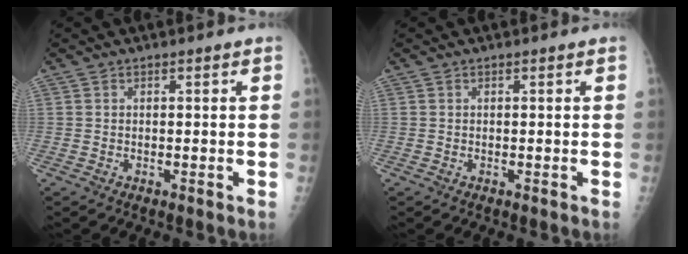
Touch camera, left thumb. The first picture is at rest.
{"total": 0.0}